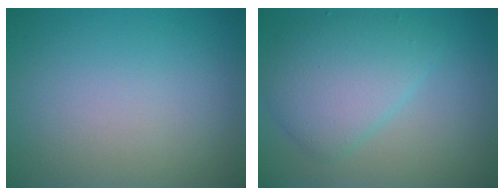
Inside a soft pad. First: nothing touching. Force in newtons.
{"total": 4.9, "press": 4.9, "slide": 0.3}